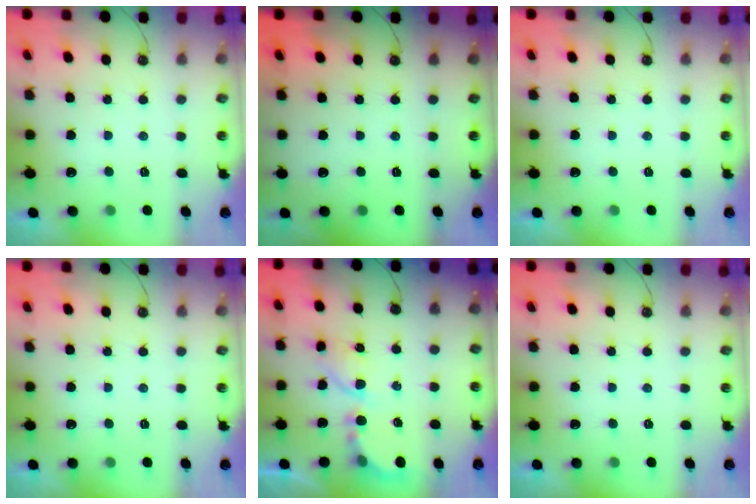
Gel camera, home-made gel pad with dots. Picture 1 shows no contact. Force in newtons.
{"total": 0.0}
{"total": 0.0}
{"total": 0.0}
{"total": 6.3, "press": 6.2, "slide": 0.6}
{"total": 0.0}